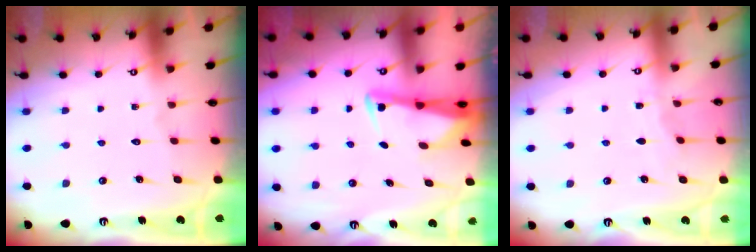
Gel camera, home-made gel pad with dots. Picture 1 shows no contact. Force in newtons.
{"total": 2.8, "press": 2.8, "slide": 0.5}
{"total": 2.7, "press": 2.6, "slide": 0.5}